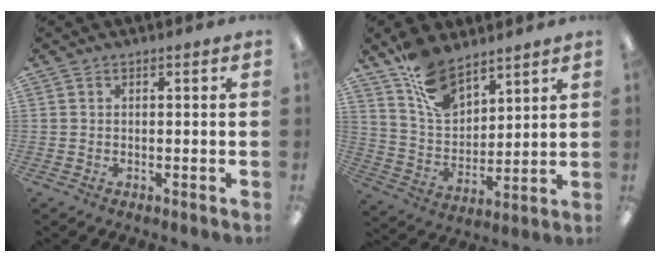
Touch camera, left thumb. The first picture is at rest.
{"total": 12.7, "force": [9.2, 6.4, 6.0], "torque": [-0.114, -0.045, 0.175]}